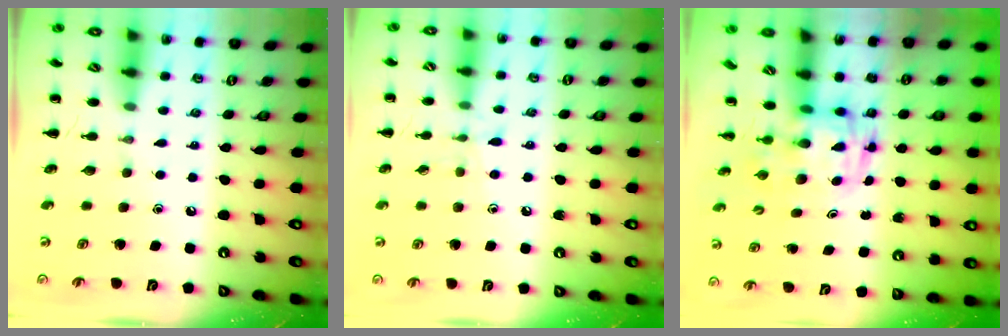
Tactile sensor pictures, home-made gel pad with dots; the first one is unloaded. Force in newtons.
{"total": 6.7, "press": 6.4, "slide": 2.0}
{"total": 2.9, "press": 2.9, "slide": 0.6}